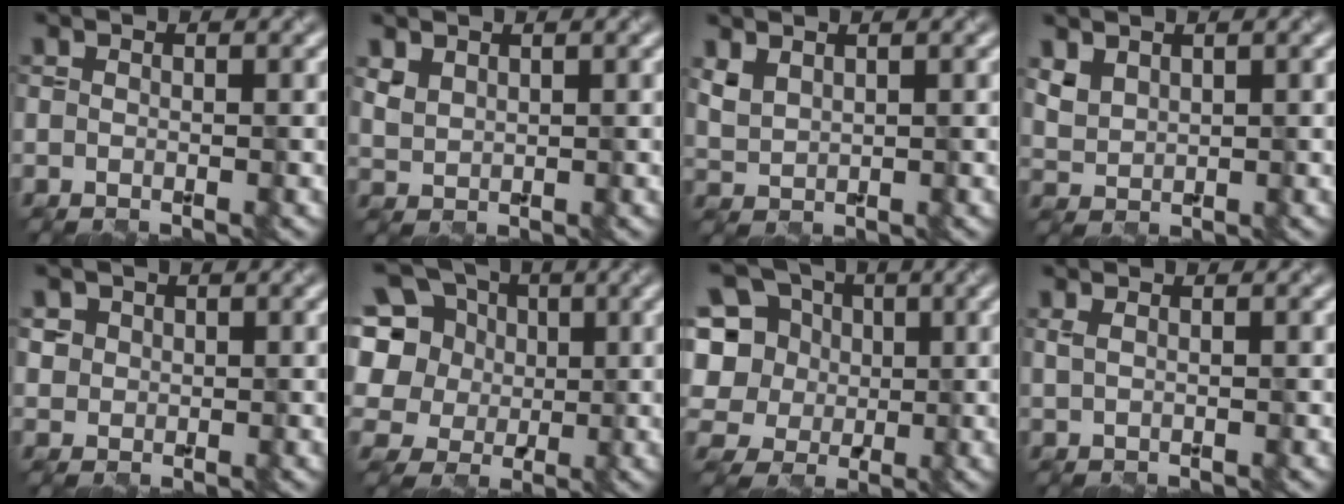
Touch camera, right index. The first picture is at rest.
{"total": 1.6, "force": [1.2, 0.8, 0.6], "torque": [-0.016, 0.000, 0.031]}
{"total": 1.8, "force": [1.3, 0.9, 0.9], "torque": [-0.025, 0.002, 0.035]}
{"total": 2.1, "force": [1.4, 1.2, 0.9], "torque": [-0.024, 0.001, 0.036]}
{"total": 1.7, "force": [0.7, 1.5, 0.3], "torque": [-0.013, -0.003, 0.032]}
{"total": 10.7, "force": [3.5, 8.6, 5.4], "torque": [-0.130, 0.032, 0.032]}
{"total": 10.0, "force": [2.8, 8.5, 4.5], "torque": [-0.111, 0.028, 0.030]}
{"total": 1.1, "force": [0.7, 0.5, 0.8], "torque": [-0.014, -0.003, 0.013]}